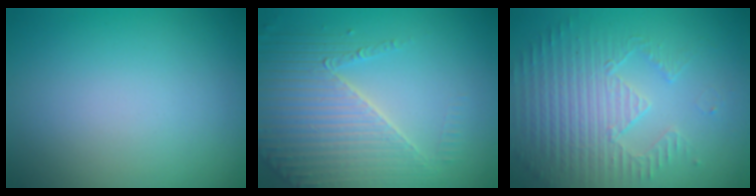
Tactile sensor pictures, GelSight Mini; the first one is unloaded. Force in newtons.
{"total": 4.8, "press": 4.3, "slide": 2.2}
{"total": 3.8, "press": 3.6, "slide": 1.1}